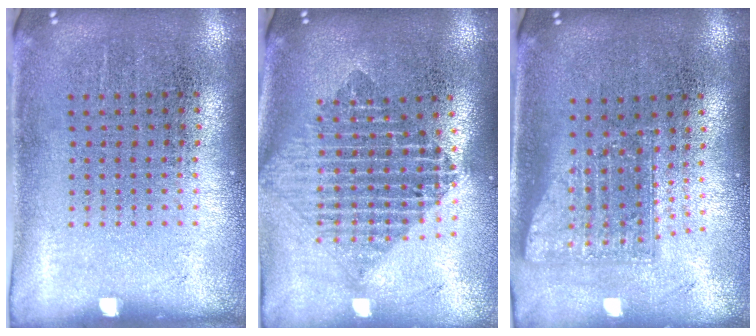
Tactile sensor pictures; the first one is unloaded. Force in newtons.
{"total": 2.0, "press": 1.7, "slide": 1.1}
{"total": 1.6, "press": 1.2, "slide": 1.1}